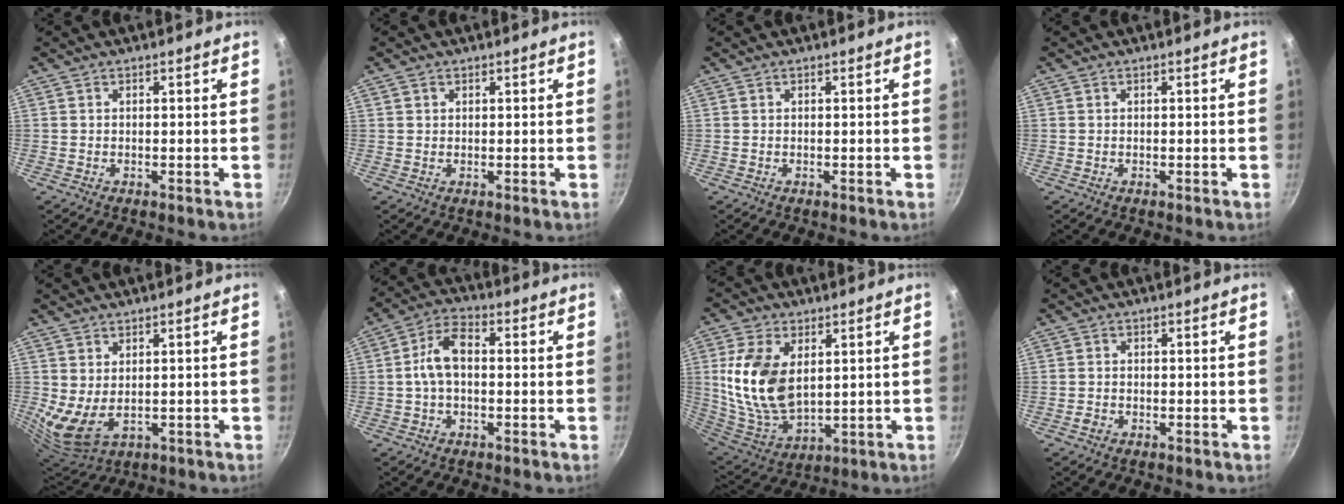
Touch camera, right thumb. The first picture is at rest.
{"total": 1.0, "force": [0.5, 0.8, 0.3], "torque": [-0.003, 0.002, 0.008]}
{"total": 0.0}
{"total": 0.0}
{"total": 6.7, "force": [1.1, 4.1, 5.2], "torque": [-0.094, -0.029, 0.036]}
{"total": 7.2, "force": [-0.3, 4.2, 5.9], "torque": [-0.105, 0.028, -0.014]}
{"total": 15.8, "force": [3.3, 9.4, 12.2], "torque": [-0.228, -0.028, 0.078]}
{"total": 1.3, "force": [-0.7, 0.9, 0.5], "torque": [-0.010, 0.005, -0.013]}